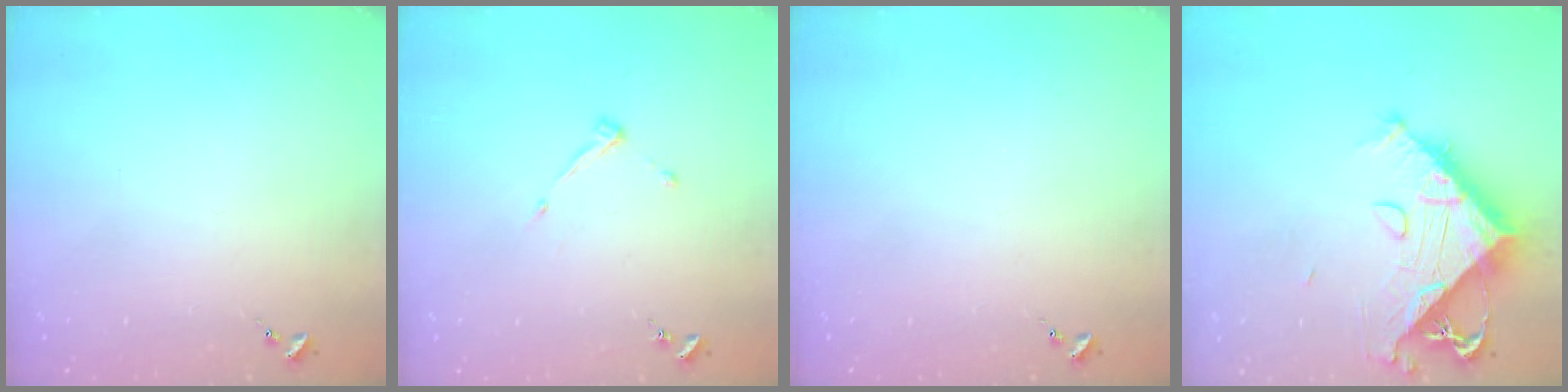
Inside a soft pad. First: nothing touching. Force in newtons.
{"total": 4.0, "press": 4.0, "slide": 0.6}
{"total": 0.0}
{"total": 13.1, "press": 13.0, "slide": 1.5}